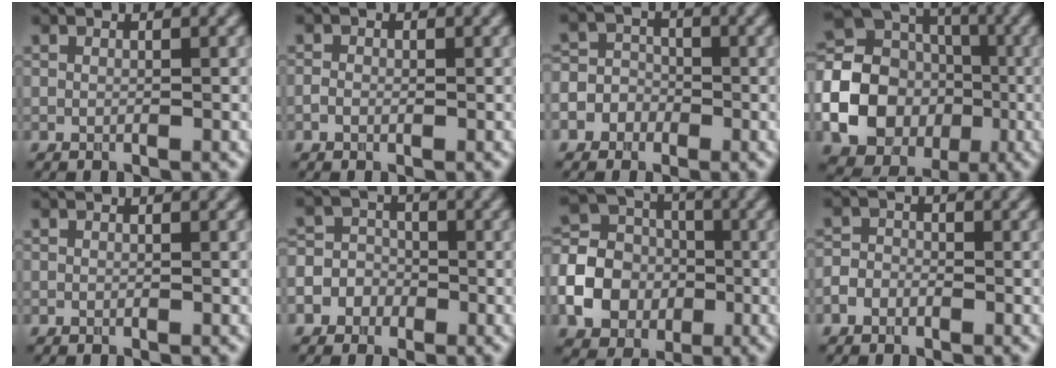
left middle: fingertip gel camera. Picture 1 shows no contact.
{"total": 0.8, "force": [-0.3, 0.6, 0.4], "torque": [-0.009, -0.001, -0.008]}
{"total": 5.4, "force": [-2.6, 4.6, 1.0], "torque": [0.006, 0.005, -0.066]}
{"total": 20.0, "force": [-4.4, 18.3, 6.9], "torque": [-0.169, -0.016, -0.113]}
{"total": 0.0}
{"total": 6.0, "force": [-2.8, 5.2, 1.1], "torque": [-0.002, 0.006, -0.070]}
{"total": 7.0, "force": [-2.0, 5.8, 3.3], "torque": [-0.072, 0.009, -0.052]}
{"total": 1.8, "force": [-1.0, 1.4, 0.7], "torque": [0.001, 0.005, -0.025]}